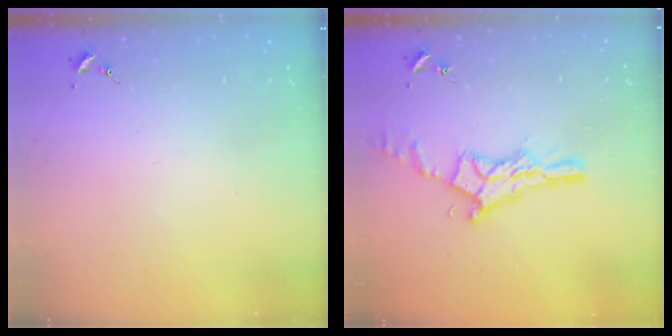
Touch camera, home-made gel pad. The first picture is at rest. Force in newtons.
{"total": 14.0, "press": 14.0, "slide": 1.1}